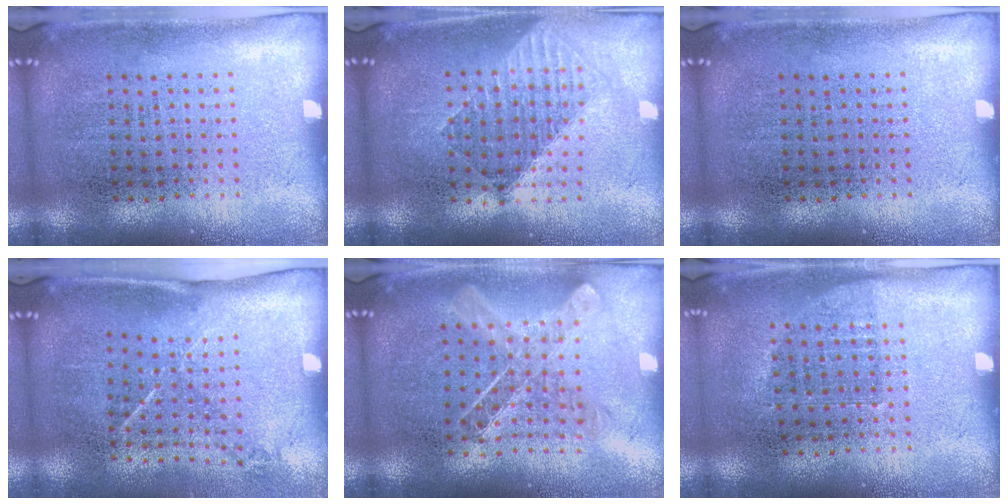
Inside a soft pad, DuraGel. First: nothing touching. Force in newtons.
{"total": 1.5, "press": 1.3, "slide": 0.9}
{"total": 0.0}
{"total": 1.5, "press": 1.0, "slide": 1.1}
{"total": 0.8, "press": 0.8, "slide": 0.0}
{"total": 0.7, "press": 0.7, "slide": 0.3}